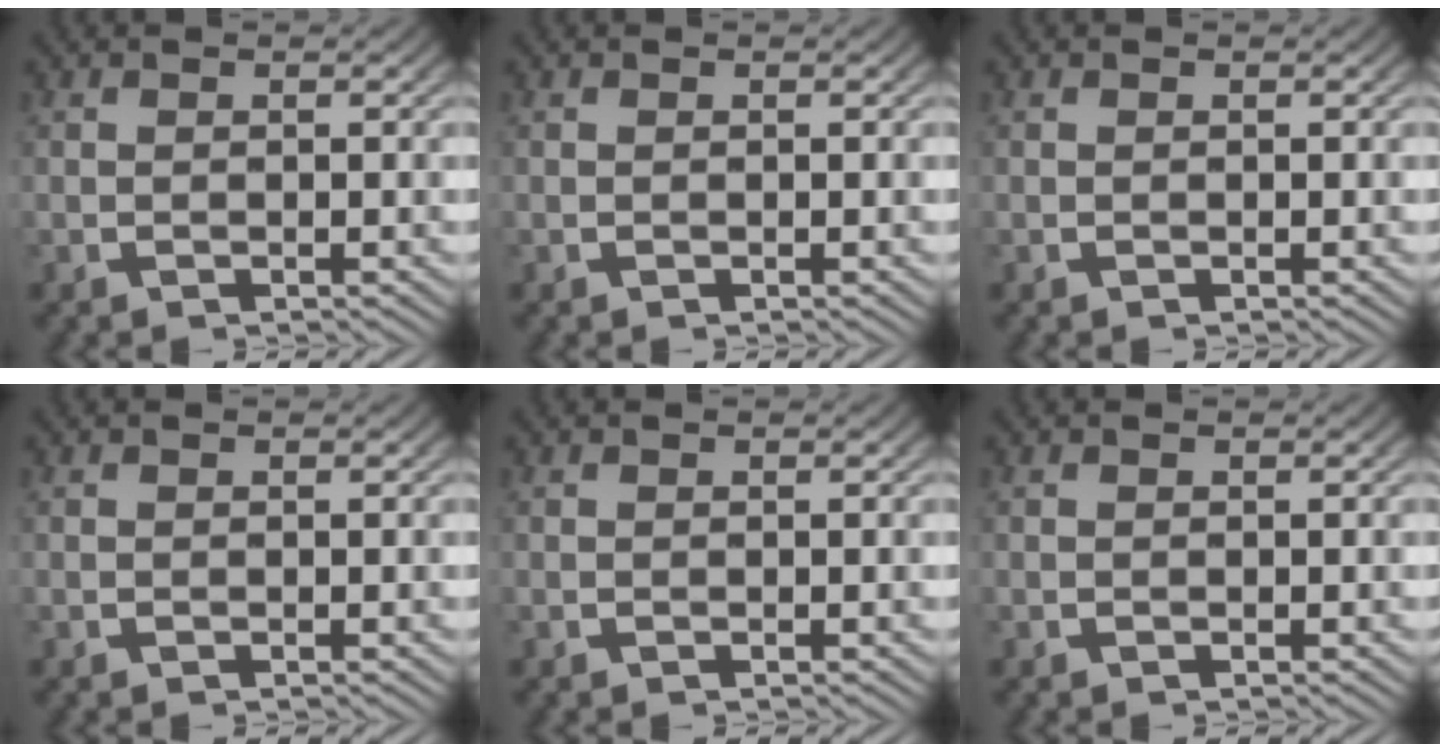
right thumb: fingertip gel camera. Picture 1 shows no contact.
{"total": 0.0}
{"total": 0.0}
{"total": 0.0}
{"total": 0.0}
{"total": 0.0}